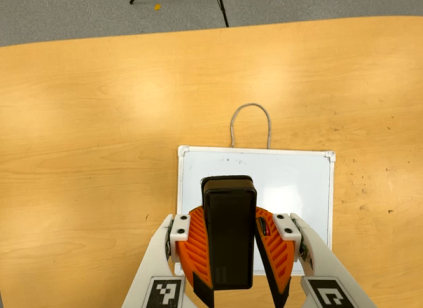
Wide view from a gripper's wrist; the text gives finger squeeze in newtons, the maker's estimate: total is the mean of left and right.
{"total": 9.8, "left": 9.8, "right": 9.8}